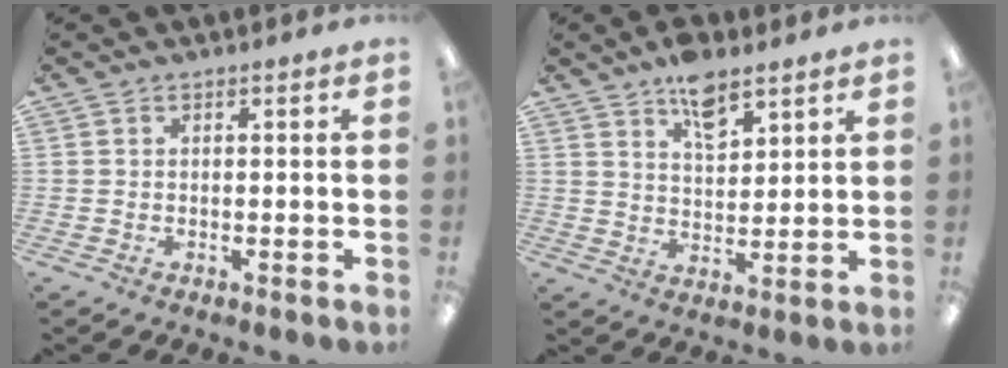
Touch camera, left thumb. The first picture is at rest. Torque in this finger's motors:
{"motor_torque": [1.21, 0.68, 0.70, -0.84, 0.04]}